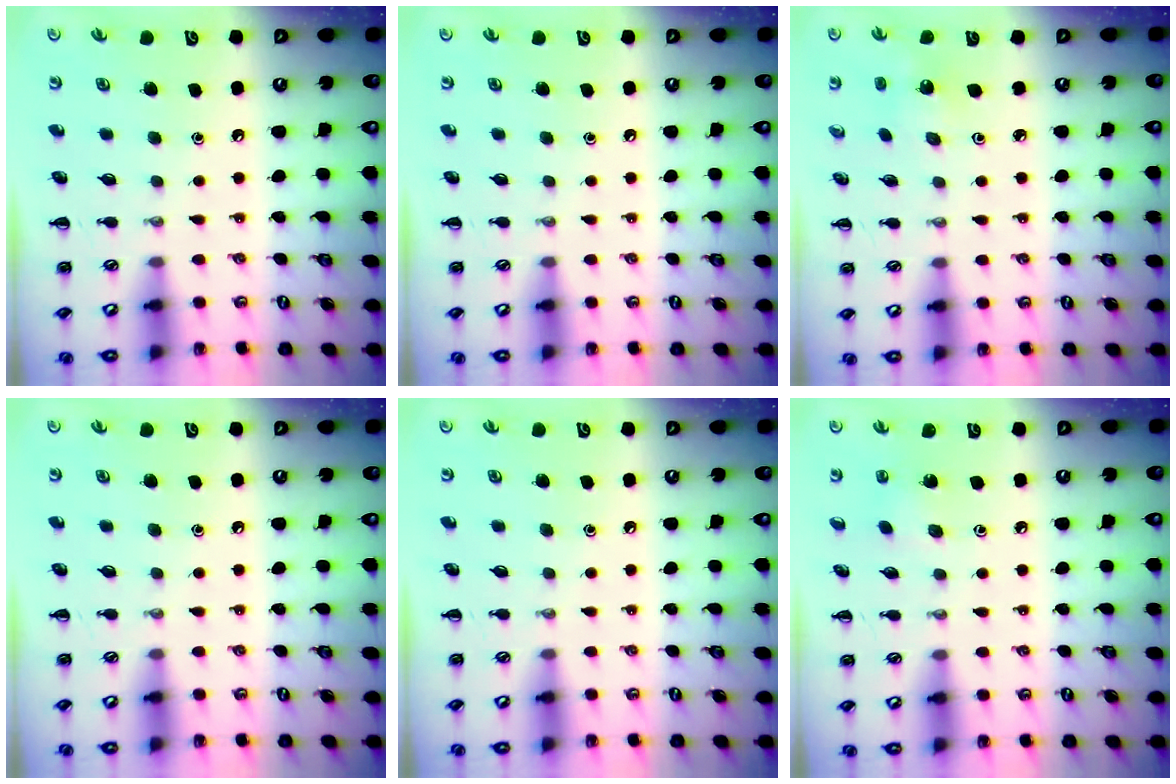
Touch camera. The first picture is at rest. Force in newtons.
{"total": 0.0}
{"total": 1.6, "press": 1.5, "slide": 0.6}
{"total": 0.0}
{"total": 0.0}
{"total": 2.0, "press": 1.8, "slide": 0.7}